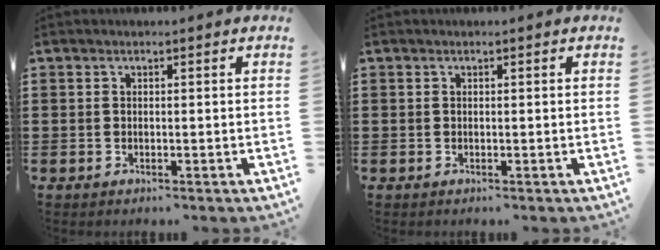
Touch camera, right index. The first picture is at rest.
{"total": 0.0}